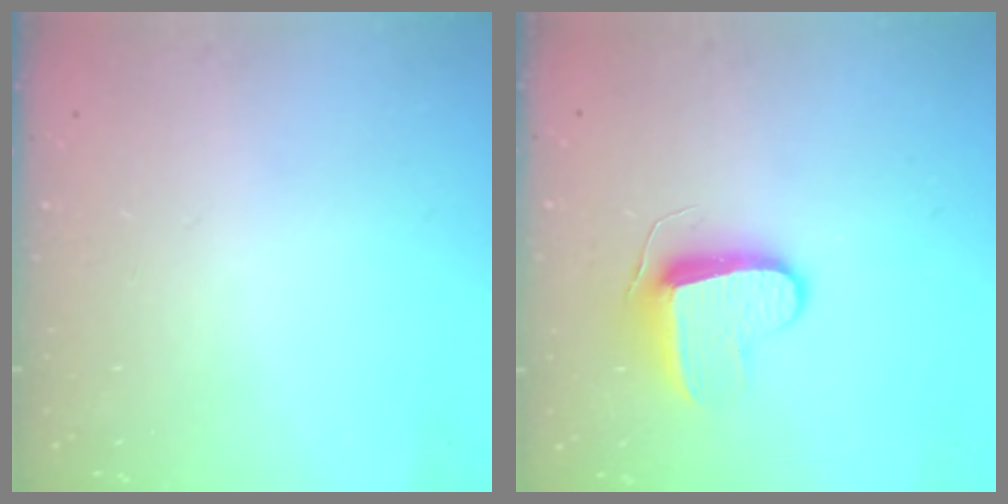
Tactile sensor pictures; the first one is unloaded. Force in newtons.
{"total": 8.8, "press": 8.7, "slide": 0.5}